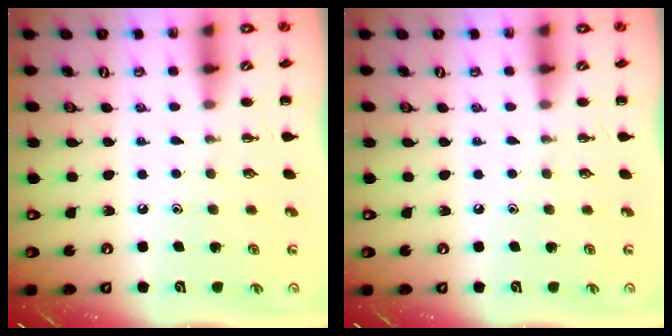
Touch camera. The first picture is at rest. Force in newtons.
{"total": 0.0}